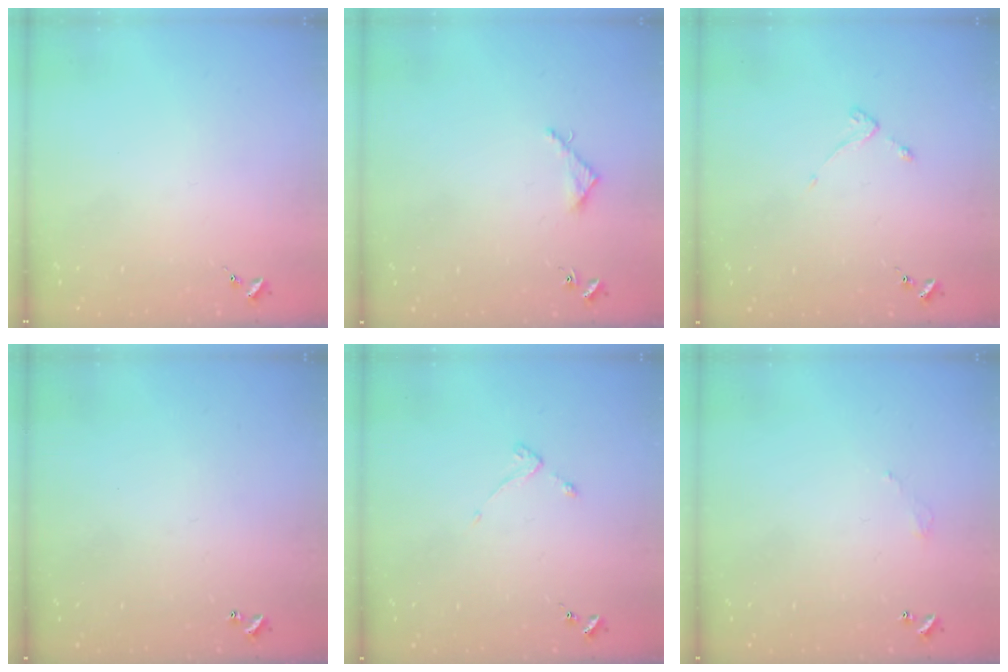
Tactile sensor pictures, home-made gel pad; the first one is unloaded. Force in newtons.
{"total": 3.3, "press": 3.3, "slide": 0.3}
{"total": 2.6, "press": 2.6, "slide": 0.5}
{"total": 1.0, "press": 1.0, "slide": 0.2}
{"total": 2.6, "press": 2.6, "slide": 0.5}
{"total": 3.0, "press": 3.0, "slide": 0.2}